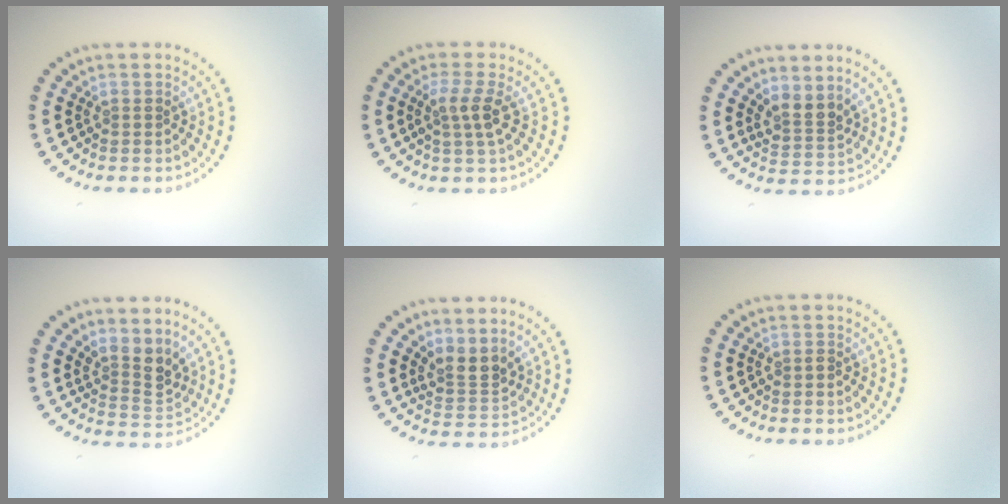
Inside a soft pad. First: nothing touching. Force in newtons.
{"total": 2.5, "press": 2.2, "slide": 1.3}
{"total": 2.4, "press": 1.8, "slide": 1.7}
{"total": 2.8, "press": 2.1, "slide": 1.9}
{"total": 2.6, "press": 1.9, "slide": 1.7}
{"total": 0.7, "press": 0.7, "slide": 0.1}